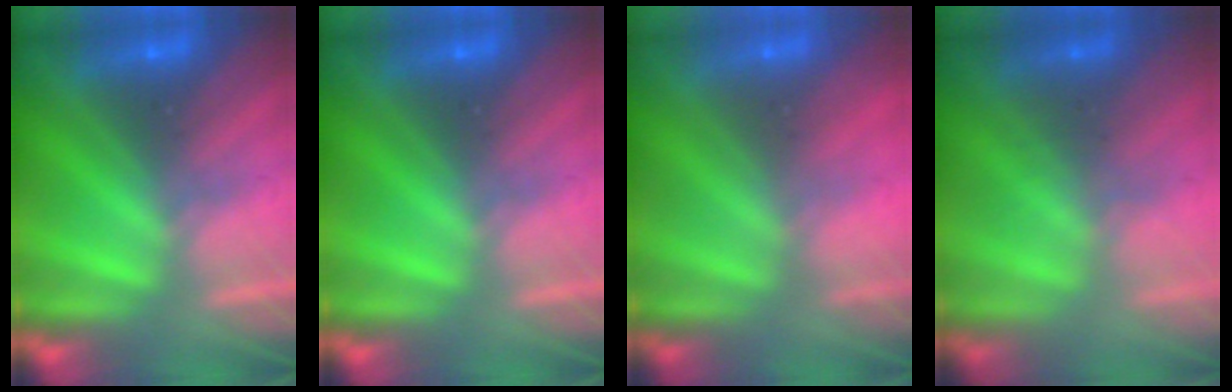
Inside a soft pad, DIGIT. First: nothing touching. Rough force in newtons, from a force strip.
{"total": 0.0}
{"total": 2.4}
{"total": 1.8}